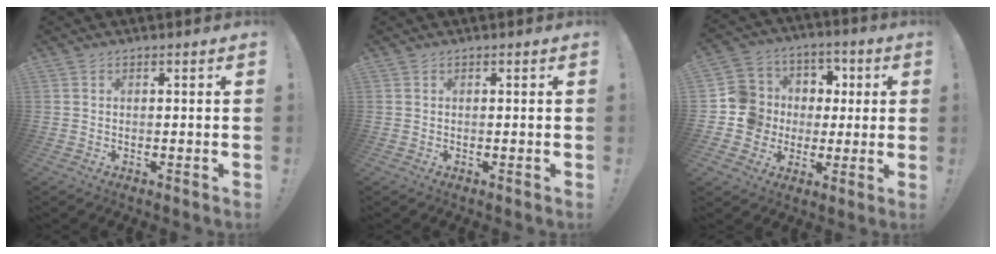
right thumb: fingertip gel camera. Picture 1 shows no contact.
{"total": 0.0}
{"total": 13.3, "force": [-0.4, 12.9, 3.2], "torque": [-0.035, 0.012, 0.020]}